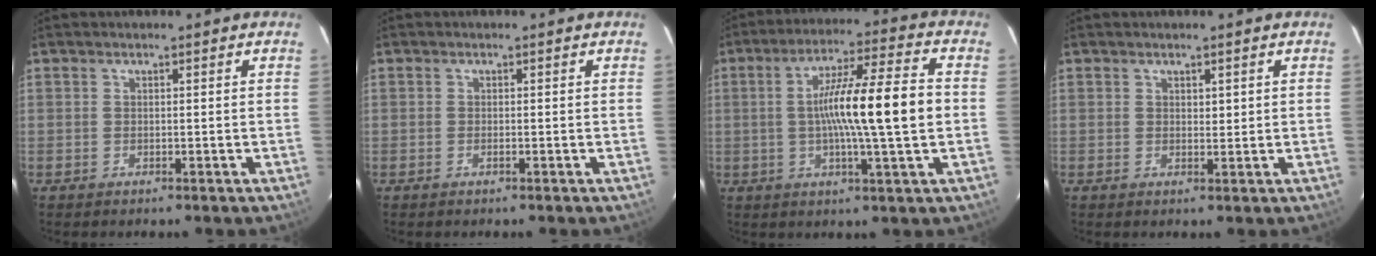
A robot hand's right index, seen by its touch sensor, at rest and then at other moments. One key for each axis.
{"total": 0.7, "fx": -0.3, "fy": 0.2, "fz": 0.6, "tx": -0.016, "ty": 0.000, "tz": -0.006}
{"total": 14.8, "fx": -0.4, "fy": 0.4, "fz": 14.7, "tx": -0.246, "ty": 0.013, "tz": -0.011}
{"total": 1.5, "fx": 0.5, "fy": 0.9, "fz": 1.1, "tx": -0.023, "ty": 0.002, "tz": 0.011}